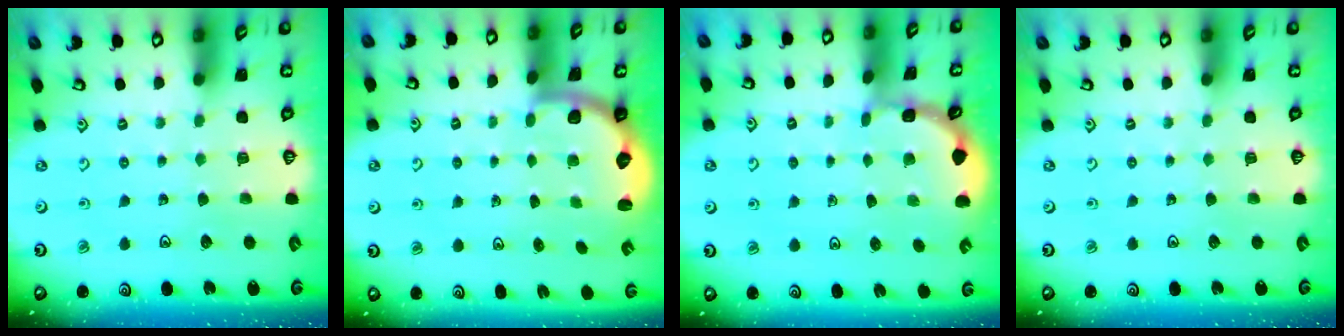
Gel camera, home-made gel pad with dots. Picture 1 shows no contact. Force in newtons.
{"total": 2.5, "press": 2.2, "slide": 1.3}
{"total": 1.7, "press": 1.7, "slide": 0.1}
{"total": 0.0}